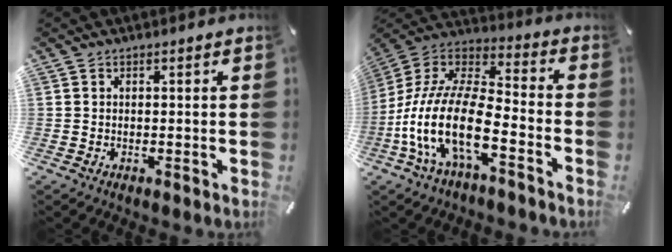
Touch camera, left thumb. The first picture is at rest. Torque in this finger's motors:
{"motor_torque": [0.04, 2.26, 2.49, 0.28, 0.89]}